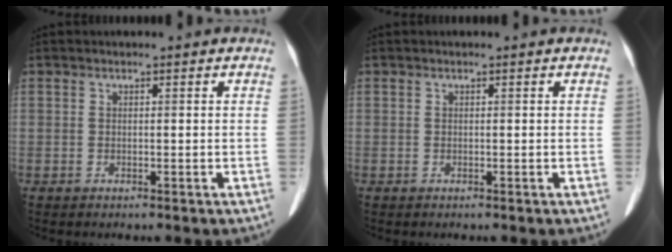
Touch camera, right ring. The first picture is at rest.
{"total": 0.0}